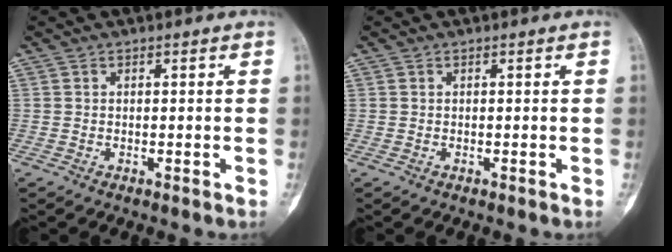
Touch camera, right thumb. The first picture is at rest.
{"total": 0.0}